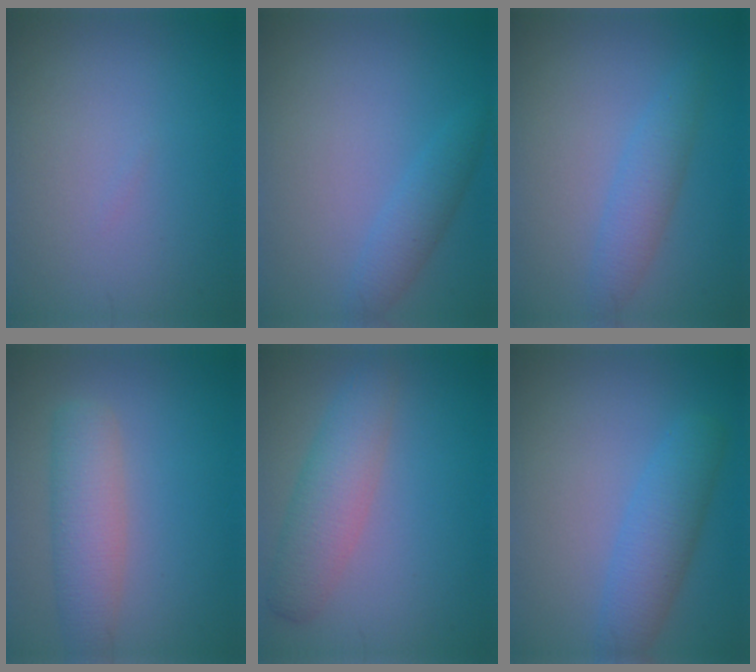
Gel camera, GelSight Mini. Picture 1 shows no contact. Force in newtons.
{"total": 2.2, "press": 2.2, "slide": 0.0}
{"total": 2.5, "press": 2.5, "slide": 0.1}
{"total": 4.2, "press": 4.2, "slide": 0.3}
{"total": 4.1, "press": 4.1, "slide": 0.1}
{"total": 3.7, "press": 3.7, "slide": 0.1}